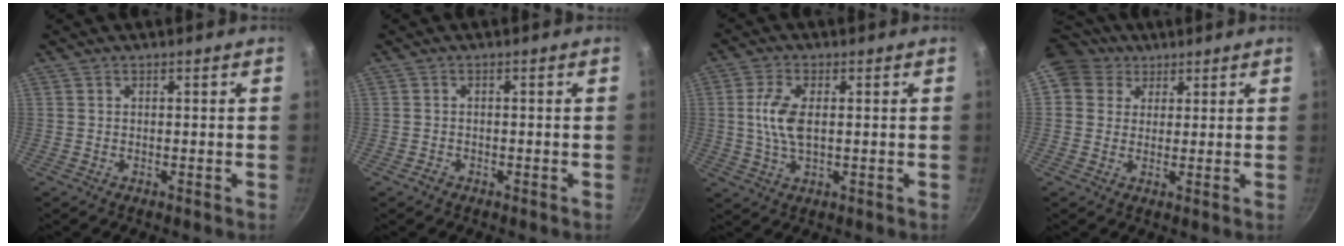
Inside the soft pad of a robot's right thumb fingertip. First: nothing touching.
{"total": 1.1, "force": [-0.8, 0.8, 0.3], "torque": [-0.008, 0.010, -0.014]}
{"total": 7.0, "force": [0.6, 3.4, 6.1], "torque": [-0.128, 0.002, 0.010]}
{"total": 9.4, "force": [4.7, 7.5, 3.0], "torque": [-0.027, 0.006, 0.072]}